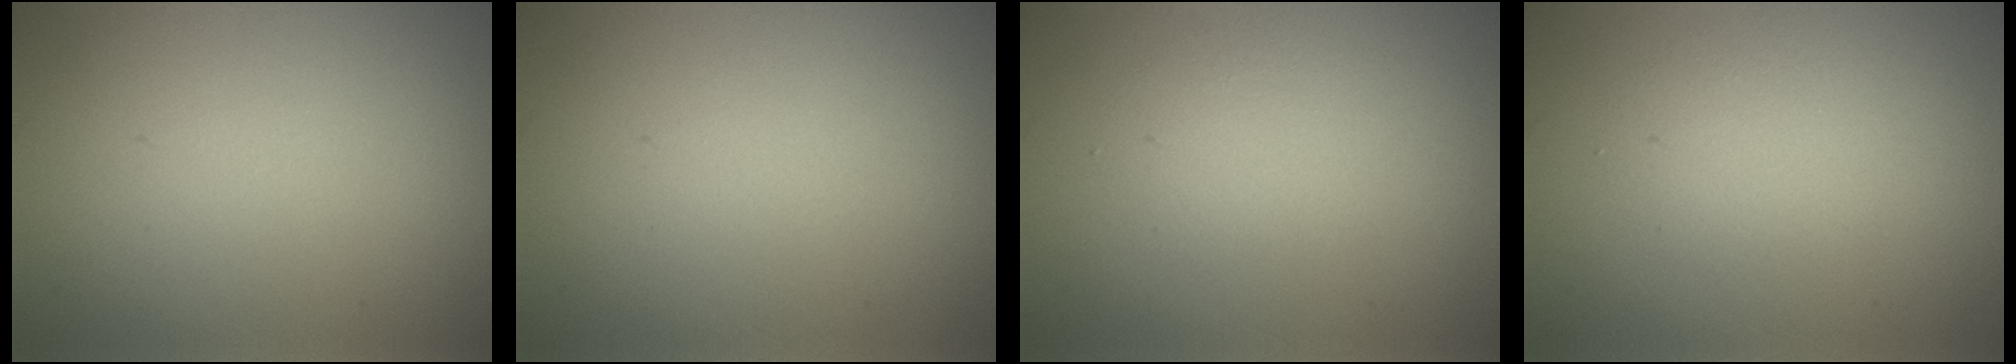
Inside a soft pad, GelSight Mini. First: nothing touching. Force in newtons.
{"total": 0.0}
{"total": 1.9, "press": 1.9, "slide": 0.1}
{"total": 2.2, "press": 2.2, "slide": 0.0}